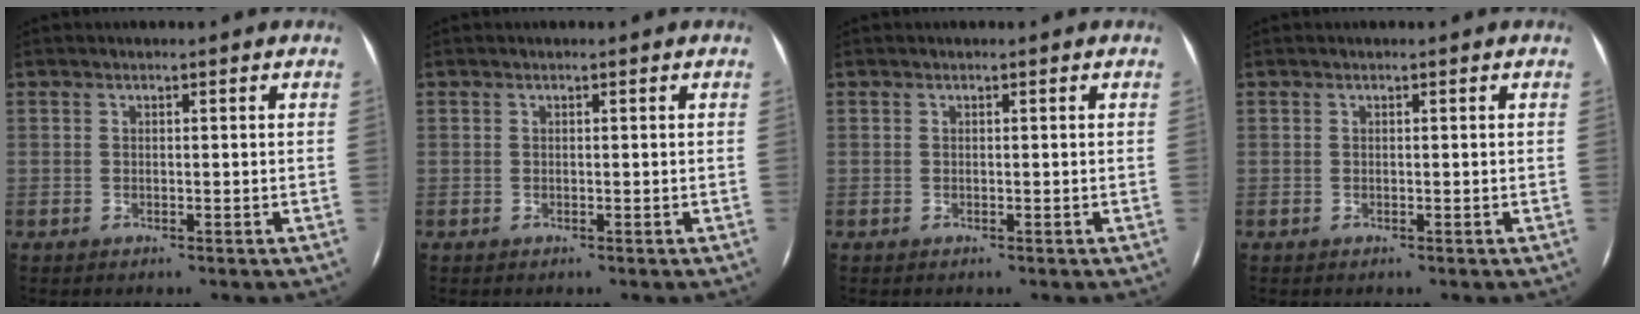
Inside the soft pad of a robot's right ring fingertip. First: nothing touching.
{"total": 0.0}
{"total": 0.0}
{"total": 0.0}